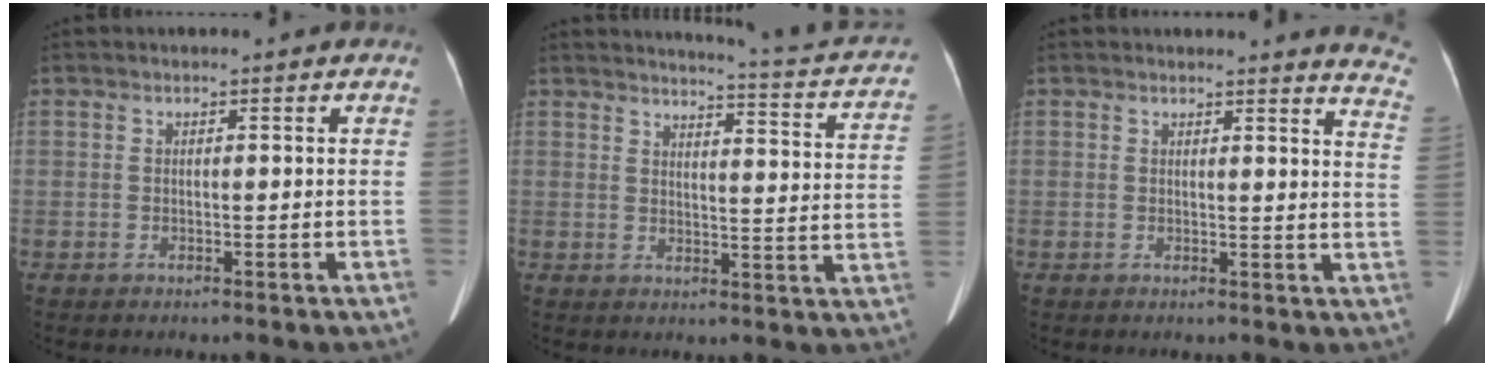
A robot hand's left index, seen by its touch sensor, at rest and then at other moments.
{"total": 14.5, "force": [13.5, 0.9, 5.3], "torque": [-0.059, -0.060, 0.127]}
{"total": 8.6, "force": [8.5, 0.4, 1.6], "torque": [0.007, -0.076, 0.054]}